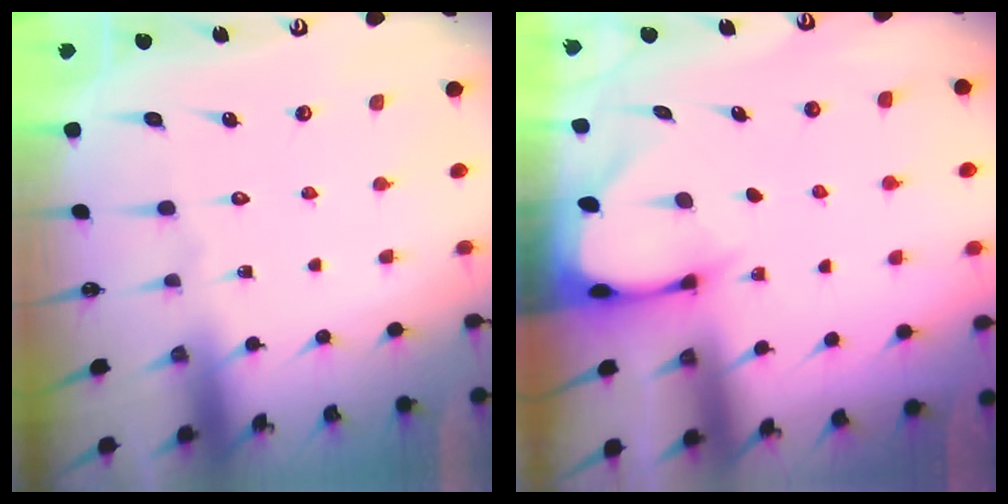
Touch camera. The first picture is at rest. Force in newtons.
{"total": 2.7, "press": 2.6, "slide": 0.4}